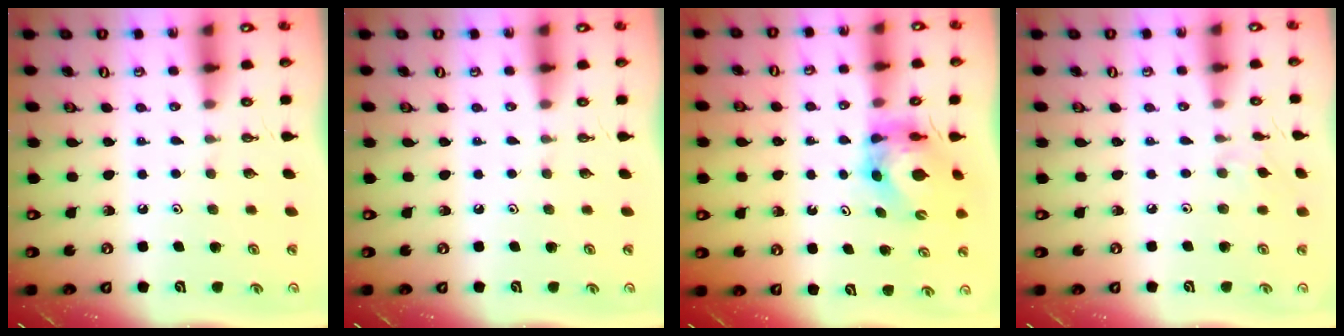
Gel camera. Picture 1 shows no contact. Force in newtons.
{"total": 0.0}
{"total": 5.8, "press": 5.8, "slide": 0.6}
{"total": 3.1, "press": 3.1, "slide": 0.6}